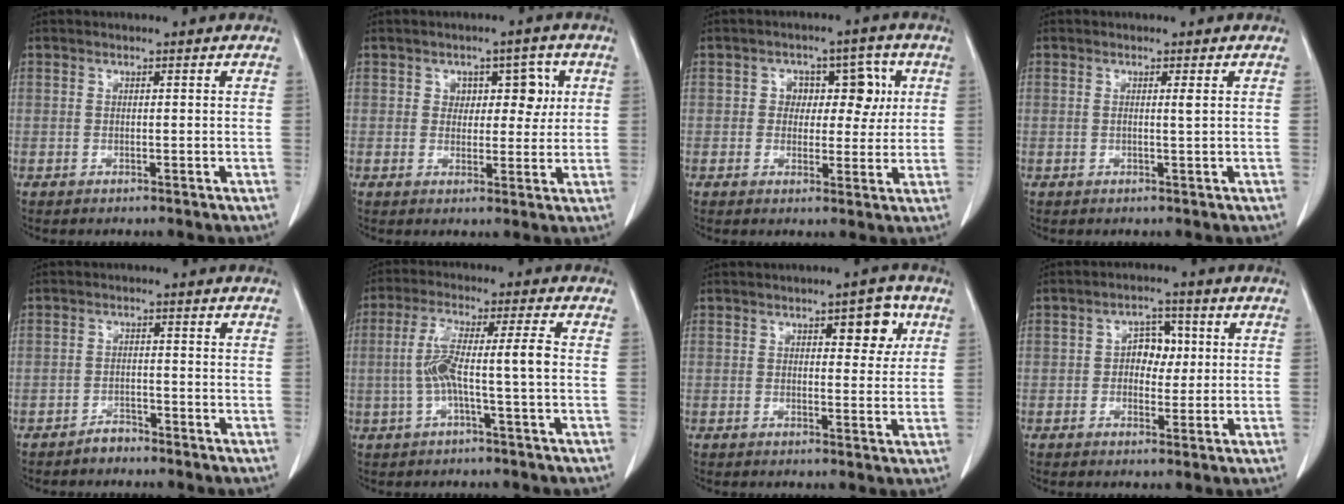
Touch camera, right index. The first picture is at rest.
{"total": 5.3, "force": [1.4, 3.5, 3.8], "torque": [-0.038, 0.016, 0.022]}
{"total": 6.5, "force": [1.1, 4.5, 4.6], "torque": [-0.047, 0.024, 0.018]}
{"total": 0.9, "force": [0.3, -0.3, 0.9], "torque": [-0.020, -0.002, 0.003]}
{"total": 2.1, "force": [-1.9, 0.9, 0.2], "torque": [-0.002, 0.003, -0.030]}
{"total": 7.7, "force": [-0.9, 0.0, 7.7], "torque": [-0.156, 0.022, -0.016]}
{"total": 5.3, "force": [2.3, 2.1, 4.3], "torque": [-0.049, 0.003, 0.027]}
{"total": 4.6, "force": [0.5, 3.1, 3.3], "torque": [-0.048, 0.013, 0.007]}